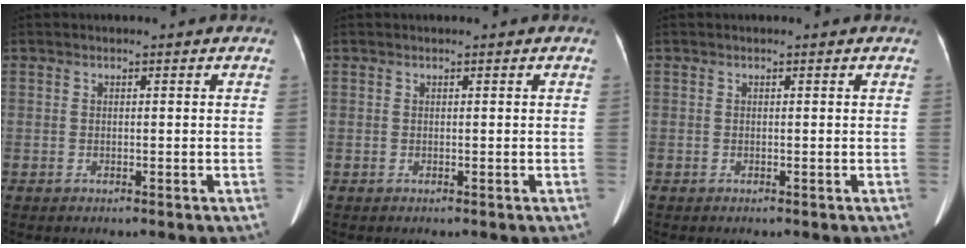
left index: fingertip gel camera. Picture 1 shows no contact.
{"total": 0.0}
{"total": 0.5, "force": [-0.5, 0.1, -0.2], "torque": [0.004, -0.006, -0.008]}